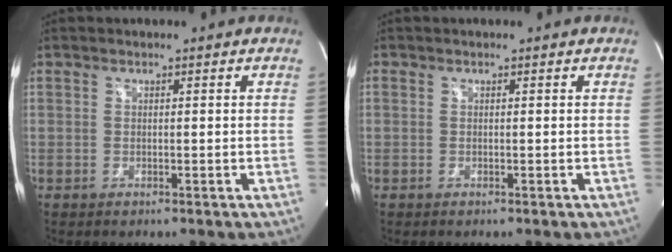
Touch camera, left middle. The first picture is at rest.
{"total": 0.0}